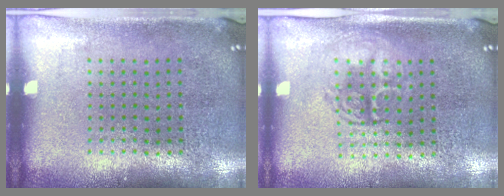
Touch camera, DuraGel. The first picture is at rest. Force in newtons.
{"total": 1.4, "press": 1.3, "slide": 0.5}